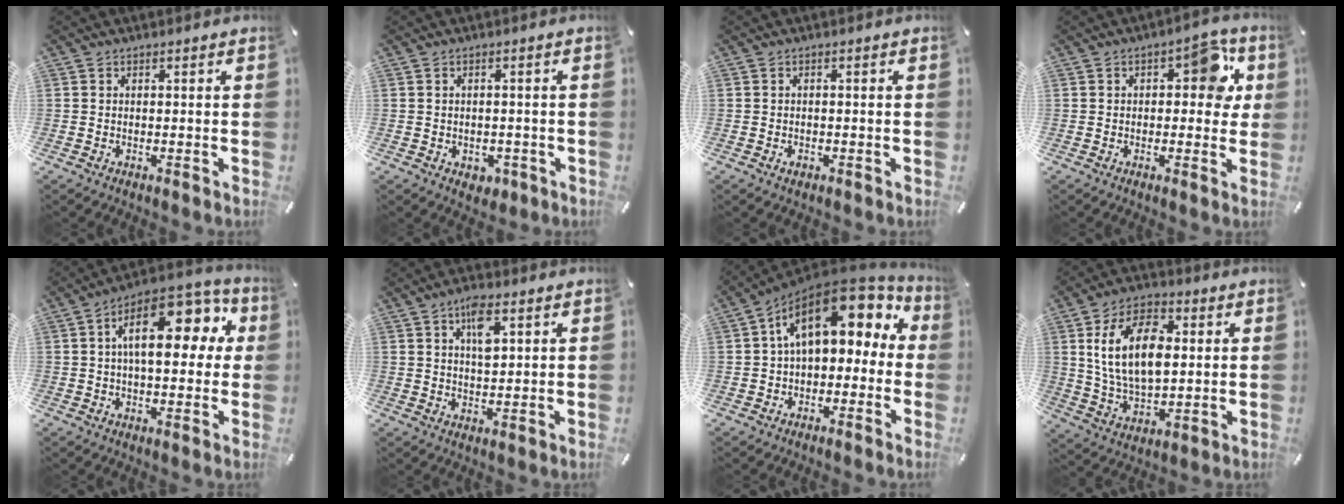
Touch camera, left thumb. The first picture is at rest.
{"total": 2.8, "force": [-0.9, 2.4, 1.3], "torque": [-0.013, 0.001, -0.019]}
{"total": 1.3, "force": [-0.6, 0.8, 0.8], "torque": [-0.016, 0.001, -0.011]}
{"total": 10.3, "force": [2.8, 5.5, 8.2], "torque": [-0.085, -0.008, 0.039]}
{"total": 17.0, "force": [5.0, 8.6, 13.8], "torque": [-0.205, -0.016, 0.084]}
{"total": 6.5, "force": [2.9, 2.9, 5.1], "torque": [-0.077, -0.006, 0.044]}
{"total": 15.3, "force": [6.3, 8.7, 10.8], "torque": [-0.184, -0.031, 0.111]}
{"total": 15.2, "force": [3.3, 9.5, 11.4], "torque": [-0.230, 0.008, 0.055]}